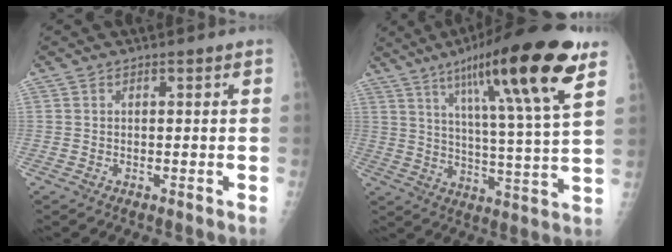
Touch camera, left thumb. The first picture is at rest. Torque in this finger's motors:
{"motor_torque": [1.18, 0.46, 1.55, -1.21, 0.45]}